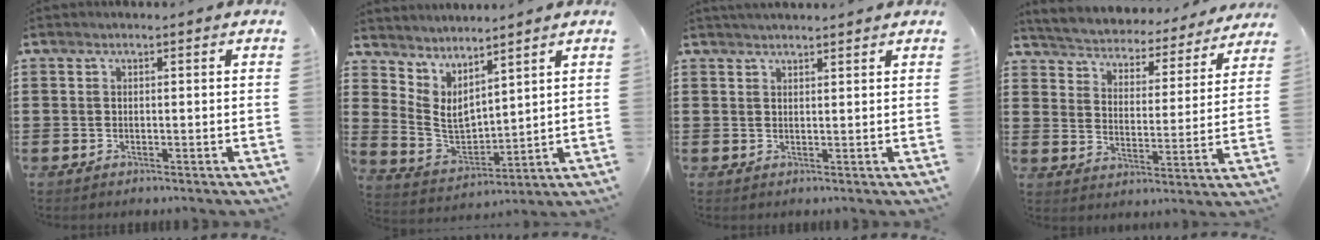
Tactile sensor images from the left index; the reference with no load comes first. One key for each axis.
{"total": 4.8, "fx": 4.0, "fy": 2.1, "fz": 1.7, "tx": -0.058, "ty": -0.027, "tz": 0.072}
{"total": 1.5, "fx": 1.4, "fy": 0.2, "fz": 0.2, "tx": -0.006, "ty": 0.002, "tz": 0.028}
{"total": 3.4, "fx": 3.4, "fy": 0.0, "fz": -0.2, "tx": -0.021, "ty": -0.036, "tz": 0.048}